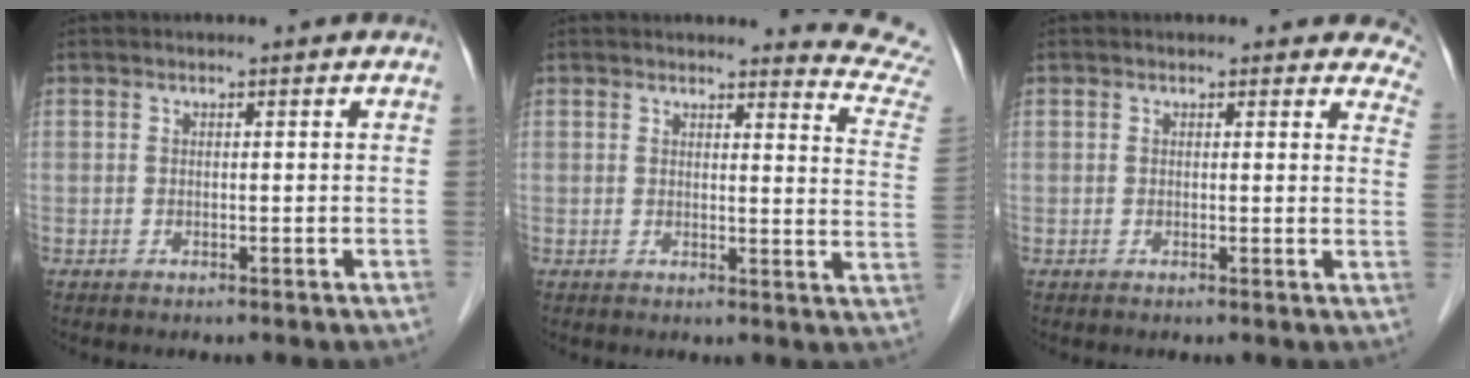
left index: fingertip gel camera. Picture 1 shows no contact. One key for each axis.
{"total": 8.9, "fx": 8.9, "fy": -1.1, "fz": -0.1, "tx": 0.004, "ty": -0.103, "tz": 0.074}
{"total": 7.1, "fx": 6.5, "fy": 2.4, "fz": 1.5, "tx": 0.022, "ty": -0.016, "tz": 0.033}